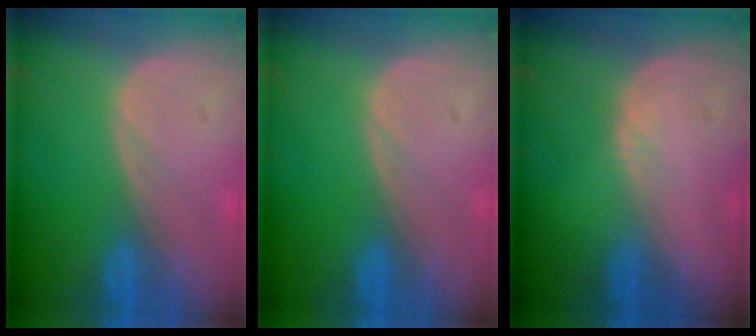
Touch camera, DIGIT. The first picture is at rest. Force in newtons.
{"total": 0.0}
{"total": 1.0, "press": 0.7, "slide": 0.6}